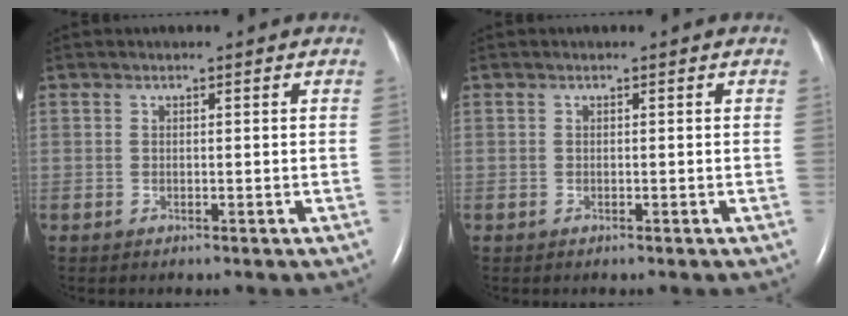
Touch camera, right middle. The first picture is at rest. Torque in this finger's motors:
{"motor_torque": [0.20, -0.07, 0.02, 0.01]}